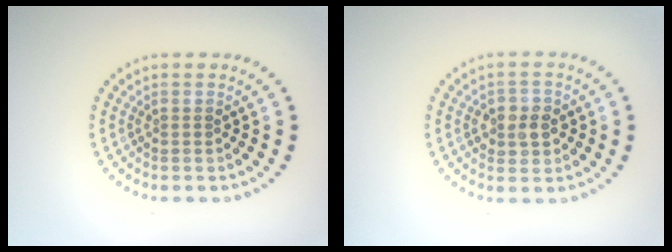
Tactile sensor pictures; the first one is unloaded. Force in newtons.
{"total": 2.3, "press": 2.3, "slide": 0.2}